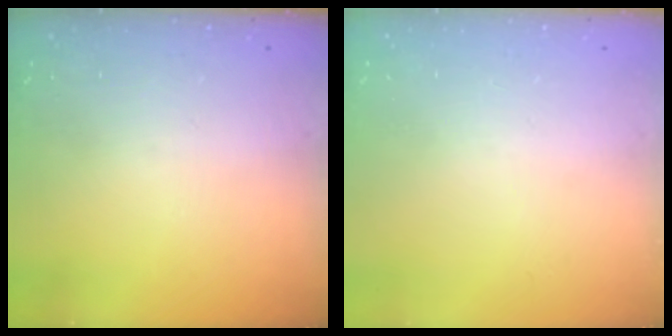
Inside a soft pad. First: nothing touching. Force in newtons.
{"total": 0.0}